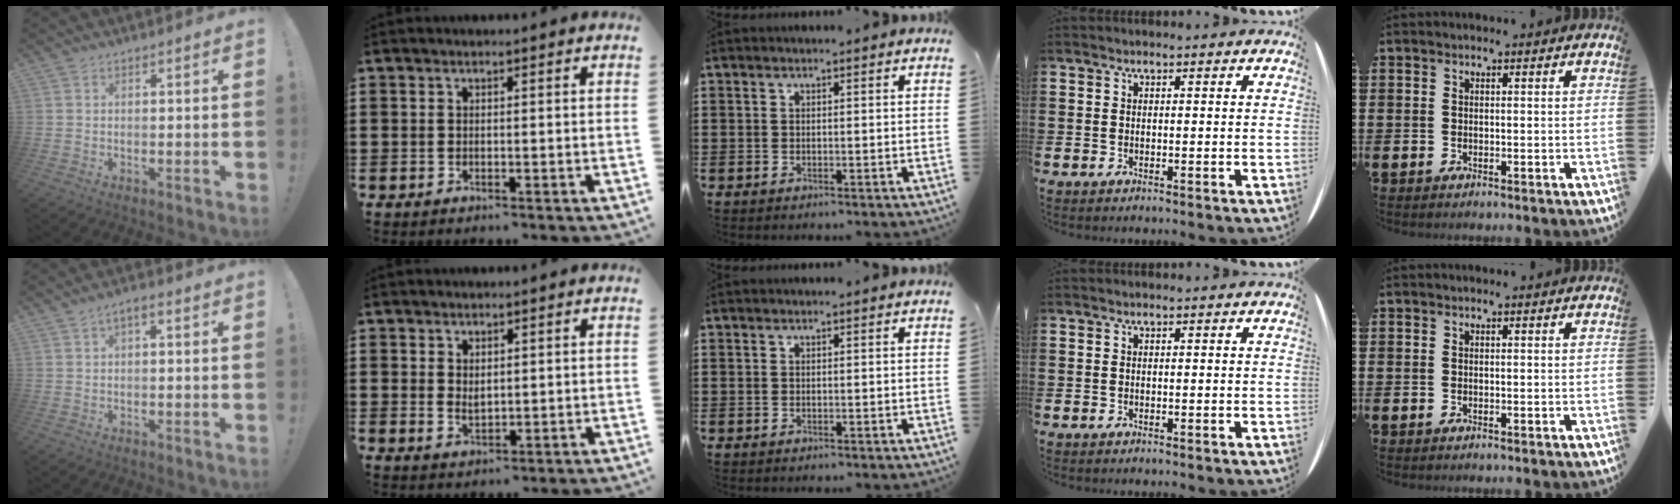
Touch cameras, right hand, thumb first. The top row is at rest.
{"thumb": {"total": 2.2, "force": [0.4, 0.8, 2.0], "torque": [-0.035, 0.004, 0.008]}, "index": {"total": 1.8, "force": [0.9, 1.1, 1.0], "torque": [-0.021, 0.004, 0.017]}}